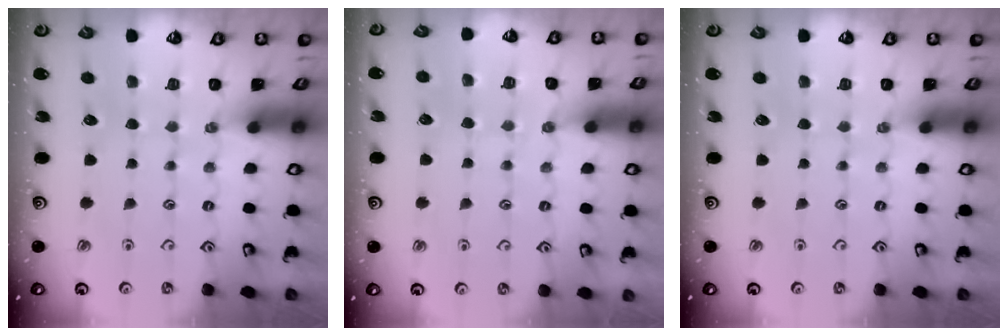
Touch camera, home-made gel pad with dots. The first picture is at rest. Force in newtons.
{"total": 3.9, "press": 3.9, "slide": 0.4}
{"total": 0.0}